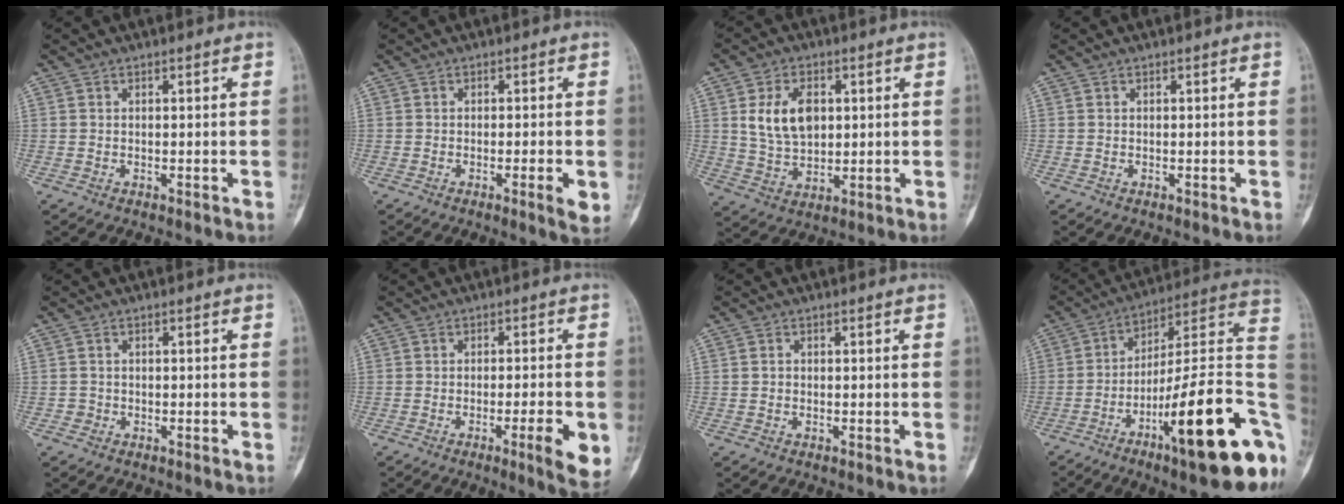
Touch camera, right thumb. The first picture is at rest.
{"total": 3.5, "force": [-0.9, 0.4, 3.4], "torque": [-0.053, -0.007, -0.015]}
{"total": 9.8, "force": [2.2, 6.5, 7.0], "torque": [-0.110, -0.008, 0.050]}
{"total": 0.0}
{"total": 1.0, "force": [-0.4, 0.8, 0.0], "torque": [0.006, 0.006, -0.013]}
{"total": 7.1, "force": [-2.2, 1.1, 6.7], "torque": [-0.091, -0.004, -0.029]}
{"total": 0.7, "force": [-0.1, 0.6, 0.3], "torque": [-0.004, 0.002, -0.003]}
{"total": 26.7, "force": [-9.5, 6.0, 24.2], "torque": [-0.290, 0.051, -0.143]}